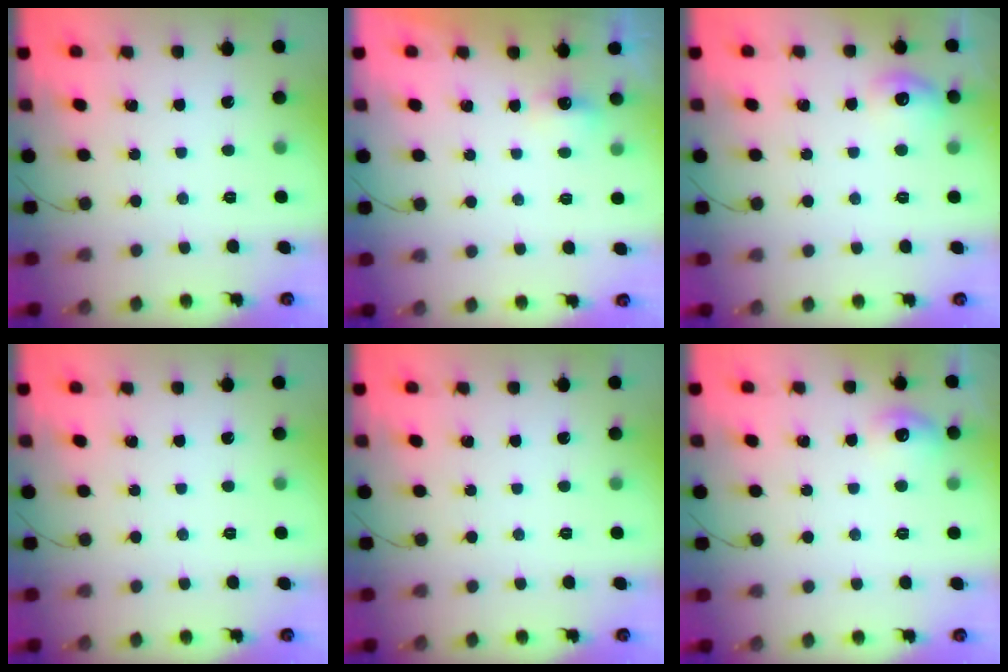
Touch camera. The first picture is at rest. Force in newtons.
{"total": 2.3, "press": 2.2, "slide": 0.7}
{"total": 8.5, "press": 8.4, "slide": 1.5}
{"total": 0.0}
{"total": 0.0}
{"total": 7.9, "press": 7.8, "slide": 1.5}